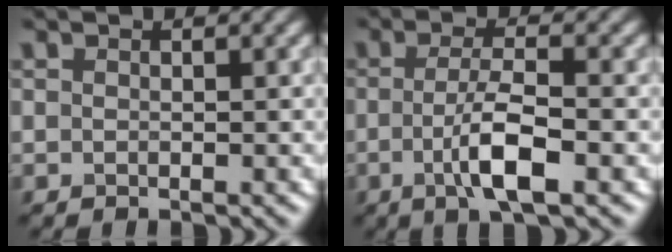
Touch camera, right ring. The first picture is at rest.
{"total": 4.5, "force": [-1.1, 1.0, 4.2], "torque": [-0.077, 0.000, -0.023]}